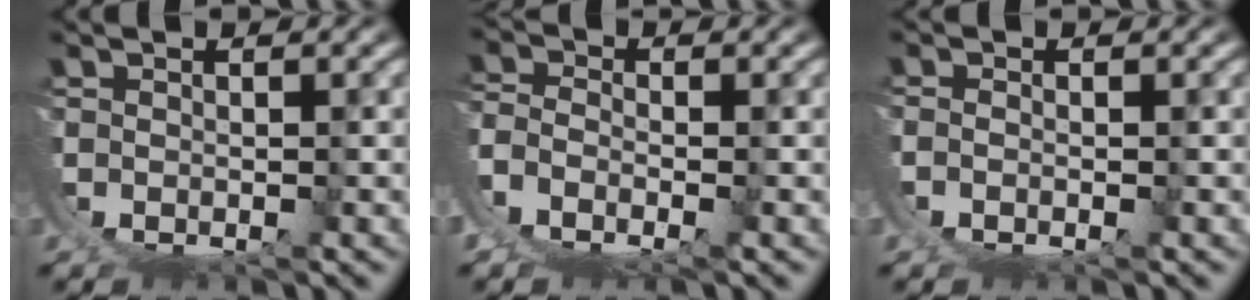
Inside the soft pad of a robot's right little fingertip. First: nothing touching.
{"total": 7.8, "force": [0.8, 6.8, 3.8], "torque": [-0.120, -0.022, 0.007]}
{"total": 1.7, "force": [0.0, 1.2, 1.2], "torque": [-0.034, -0.007, 0.003]}